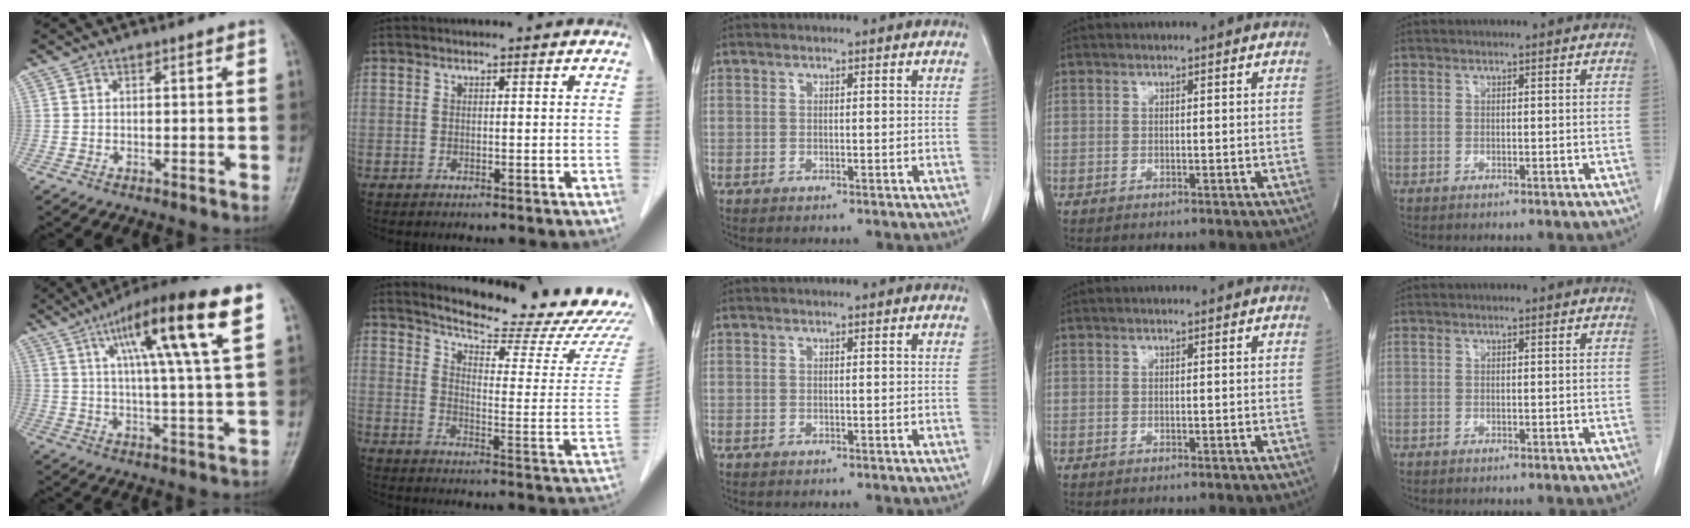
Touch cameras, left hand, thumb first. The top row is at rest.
{"thumb": {"total": 17.9, "force": [7.5, 1.8, 16.1], "torque": [-0.259, -0.006, 0.114]}, "index": {"total": 21.6, "force": [20.6, 1.6, 6.2], "torque": [-0.089, -0.109, 0.249]}}